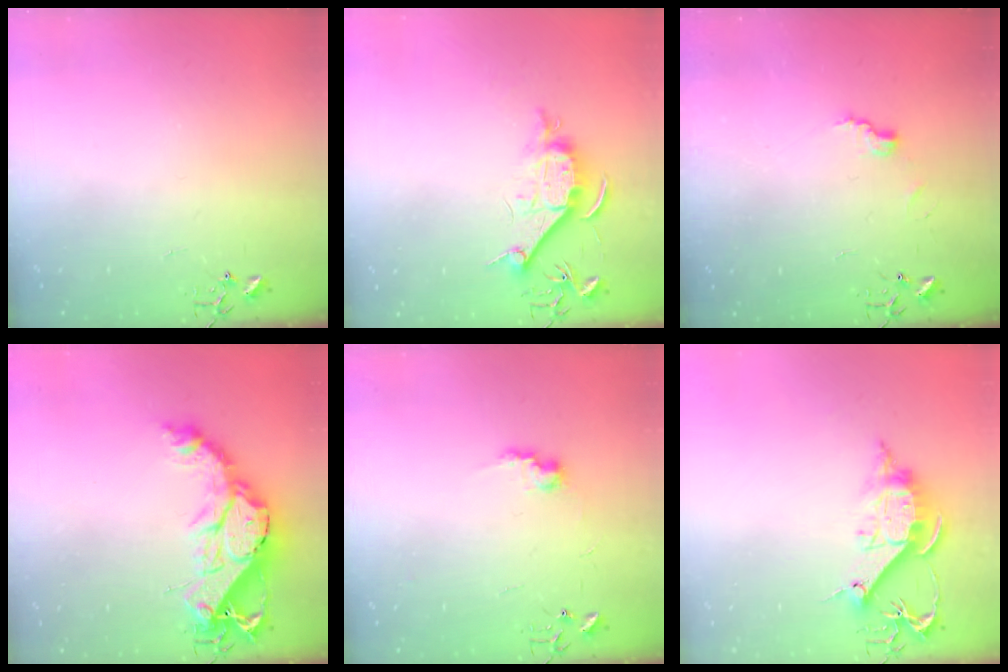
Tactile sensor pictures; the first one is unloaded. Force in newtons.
{"total": 9.3, "press": 9.2, "slide": 1.1}
{"total": 7.4, "press": 7.4, "slide": 0.4}
{"total": 18.0, "press": 17.9, "slide": 1.7}
{"total": 7.5, "press": 7.4, "slide": 0.3}
{"total": 12.5, "press": 12.5, "slide": 0.2}